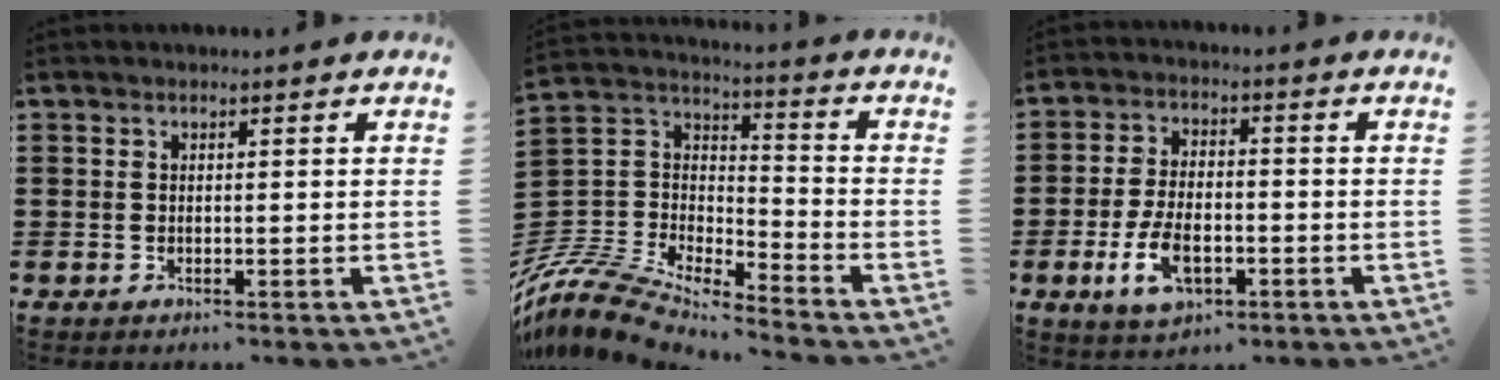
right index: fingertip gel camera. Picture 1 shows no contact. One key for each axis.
{"total": 9.3, "fx": -8.8, "fy": 1.6, "fz": 2.2, "tx": -0.078, "ty": -0.004, "tz": -0.188}
{"total": 7.1, "fx": -2.6, "fy": 3.7, "fz": 5.5, "tx": -0.132, "ty": -0.003, "tz": -0.056}